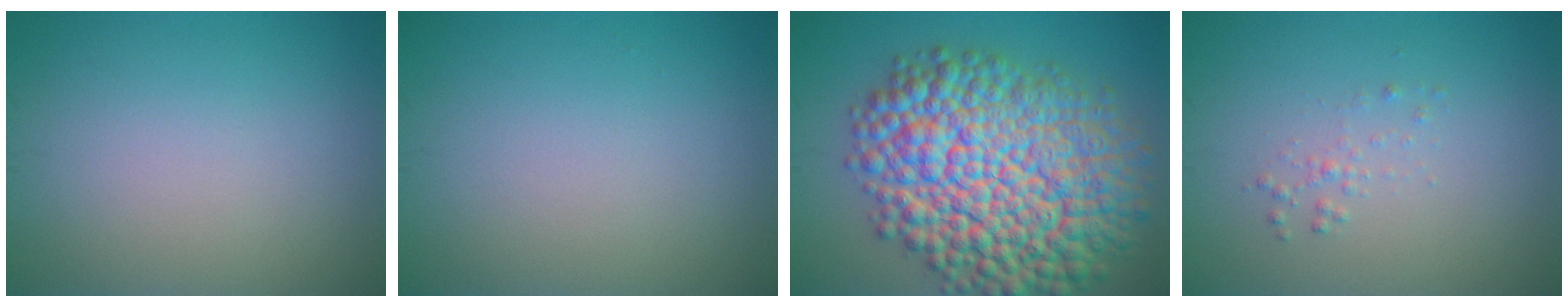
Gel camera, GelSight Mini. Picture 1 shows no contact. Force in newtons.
{"total": 0.0}
{"total": 15.8, "press": 15.8, "slide": 0.5}
{"total": 0.9, "press": 0.9, "slide": 0.0}